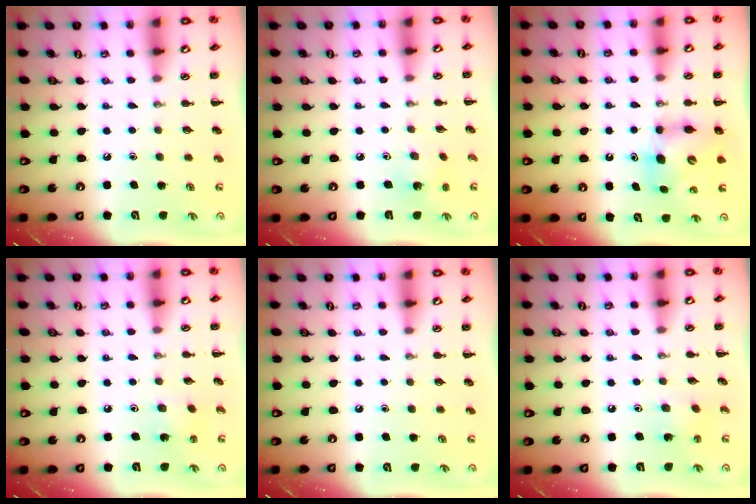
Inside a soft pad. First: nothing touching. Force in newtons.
{"total": 1.5, "press": 1.4, "slide": 0.5}
{"total": 7.0, "press": 7.0, "slide": 0.6}
{"total": 1.4, "press": 1.2, "slide": 0.6}
{"total": 0.0}
{"total": 1.6, "press": 1.5, "slide": 0.6}